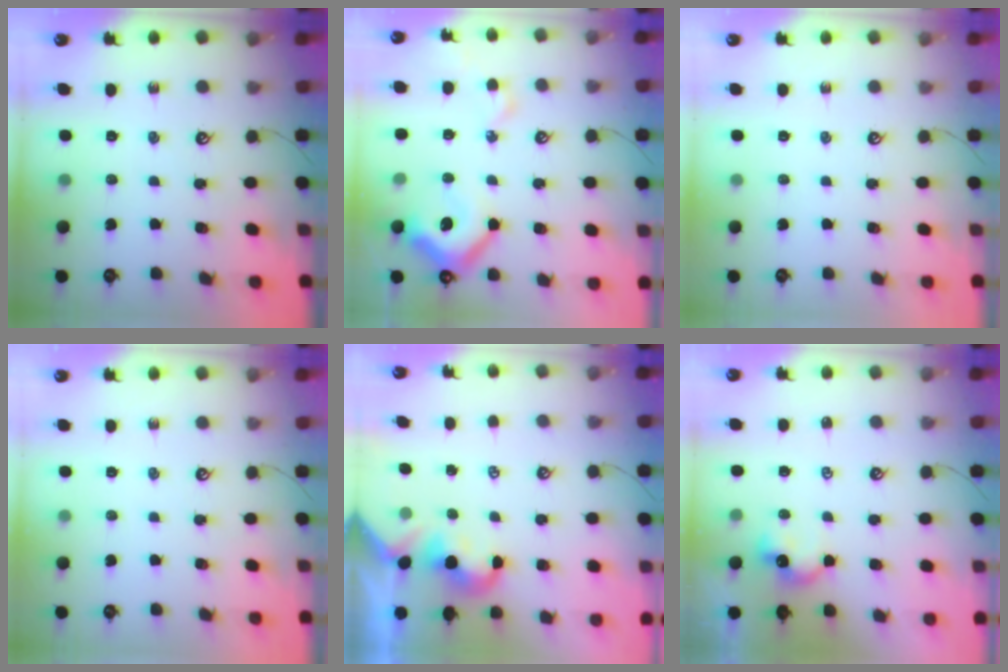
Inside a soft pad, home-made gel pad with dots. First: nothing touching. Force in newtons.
{"total": 10.8, "press": 10.6, "slide": 1.9}
{"total": 0.0}
{"total": 0.0}
{"total": 0.6, "press": 0.5, "slide": 0.3}
{"total": 1.8, "press": 1.7, "slide": 0.5}